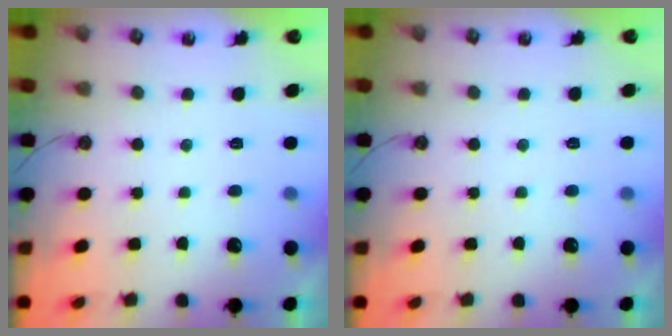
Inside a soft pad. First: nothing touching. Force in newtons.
{"total": 2.8, "press": 2.8, "slide": 0.5}